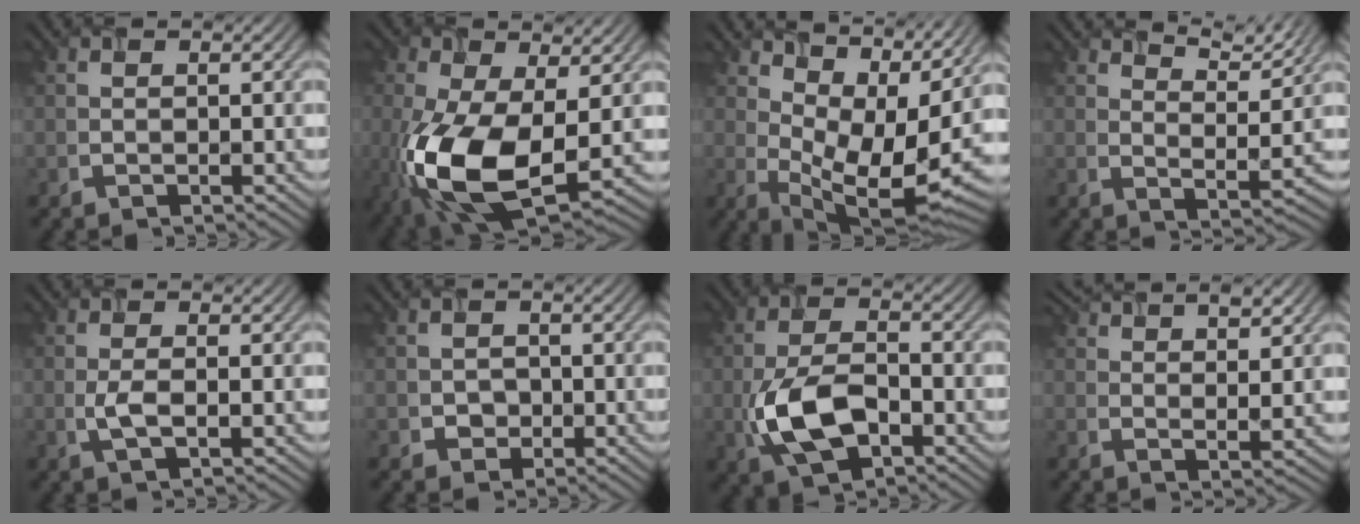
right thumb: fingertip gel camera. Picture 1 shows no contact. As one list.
[{"total": 14.3, "force": [-3.5, 7.8, 11.4], "torque": [-0.267, -0.039, -0.056]}, {"total": 10.7, "force": [5.4, 4.7, 8.0], "torque": [-0.155, 0.005, 0.108]}, {"total": 6.0, "force": [4.9, 1.3, 3.2], "torque": [-0.065, -0.005, 0.083]}, {"total": 2.0, "force": [-0.7, 0.6, 1.8], "torque": [-0.039, -0.002, -0.011]}, {"total": 1.8, "force": [-0.6, 1.7, 0.2], "torque": [-0.006, -0.003, -0.014]}, {"total": 8.4, "force": [-3.6, 4.3, 6.2], "torque": [-0.138, -0.003, -0.069]}, {"total": 7.1, "force": [5.3, 1.6, 4.4], "torque": [-0.084, 0.008, 0.096]}]